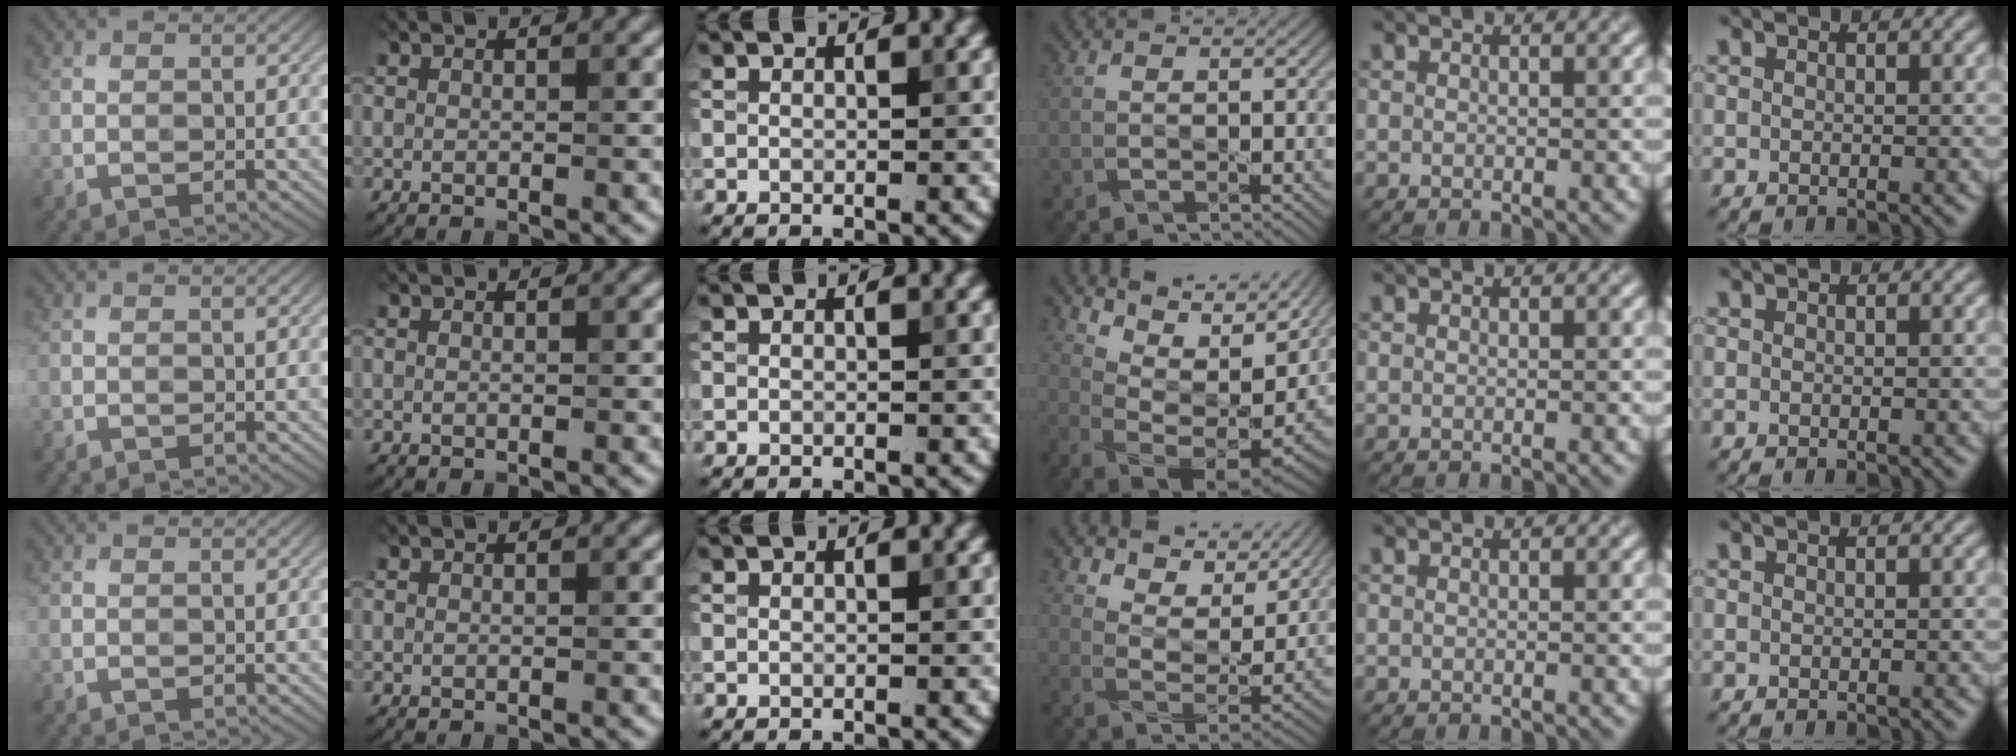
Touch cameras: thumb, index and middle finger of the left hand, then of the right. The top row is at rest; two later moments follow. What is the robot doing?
{"motion": "squeeze", "object": "sponge"}